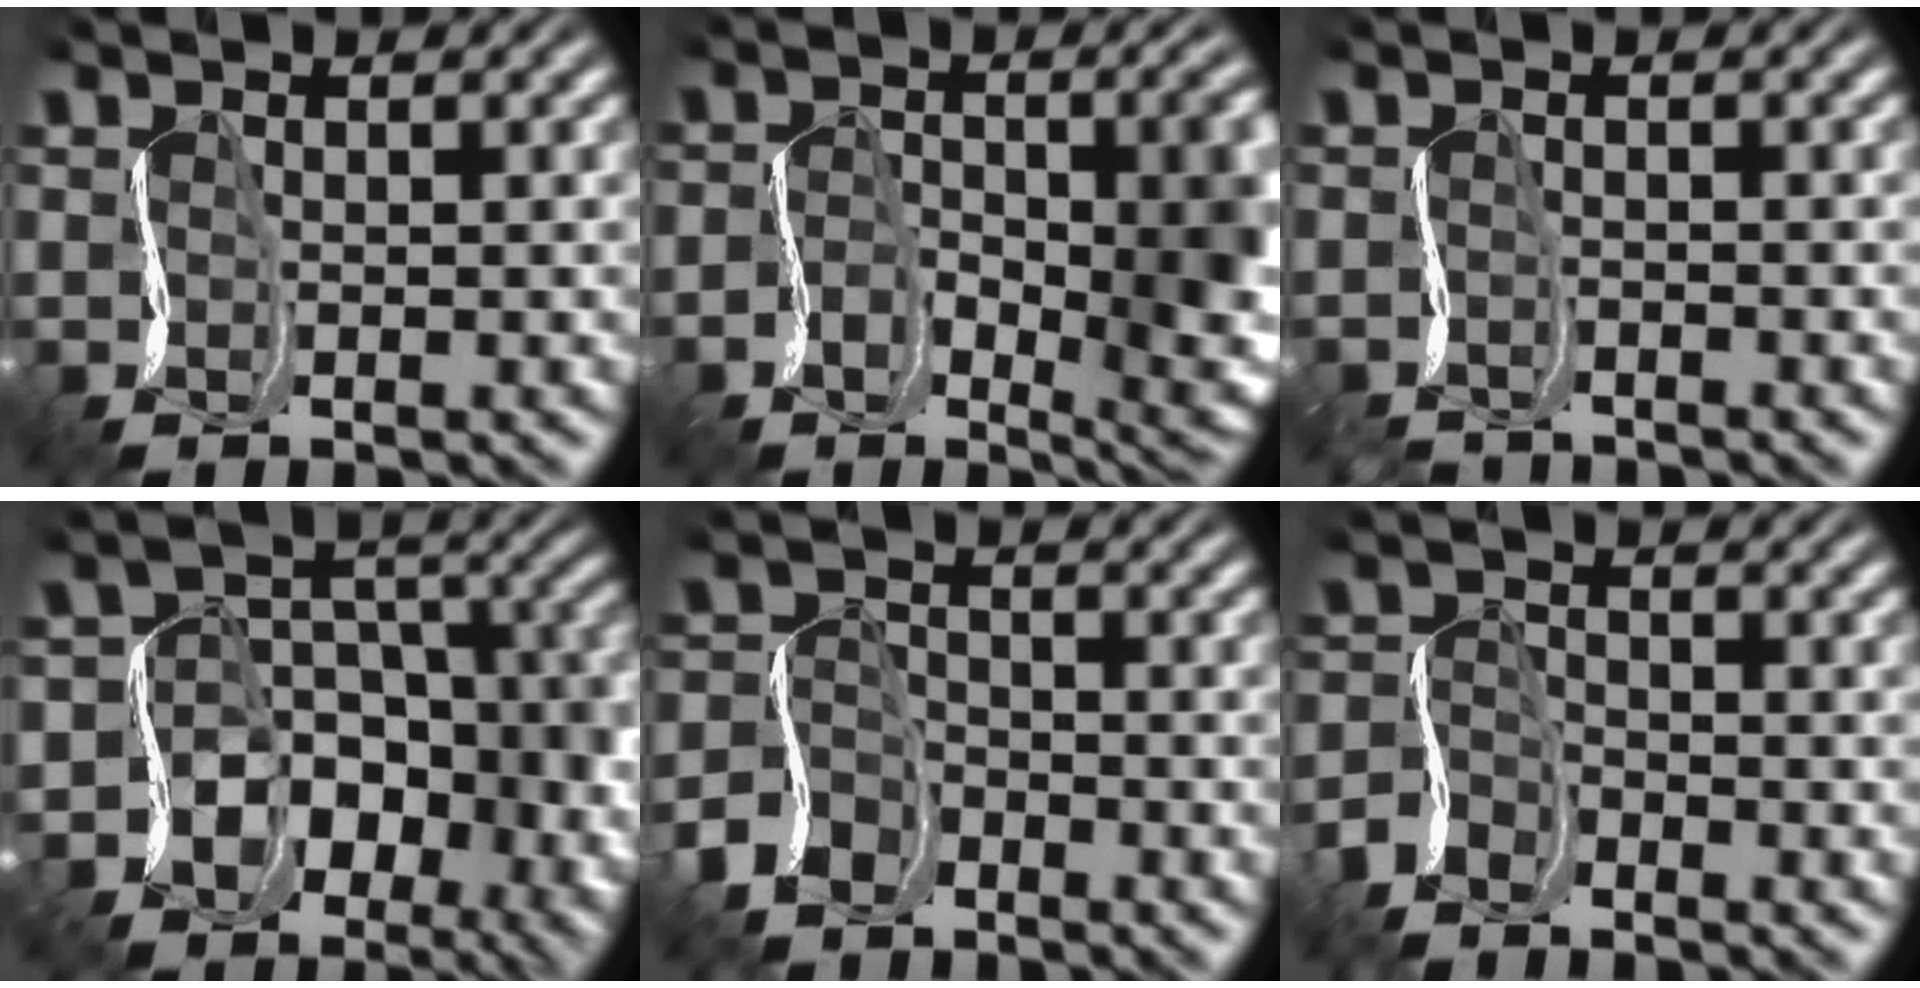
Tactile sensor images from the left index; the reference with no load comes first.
{"total": 10.8, "force": [-2.6, 5.3, 9.0], "torque": [-0.128, -0.013, -0.039]}
{"total": 1.7, "force": [-1.6, -0.4, -0.4], "torque": [0.004, -0.004, -0.033]}
{"total": 8.4, "force": [-3.4, 6.8, 3.5], "torque": [-0.037, 0.010, -0.066]}
{"total": 3.3, "force": [-2.5, 2.0, 0.8], "torque": [-0.026, 0.002, -0.059]}
{"total": 2.7, "force": [-2.3, 1.2, 0.6], "torque": [-0.018, 0.001, -0.057]}